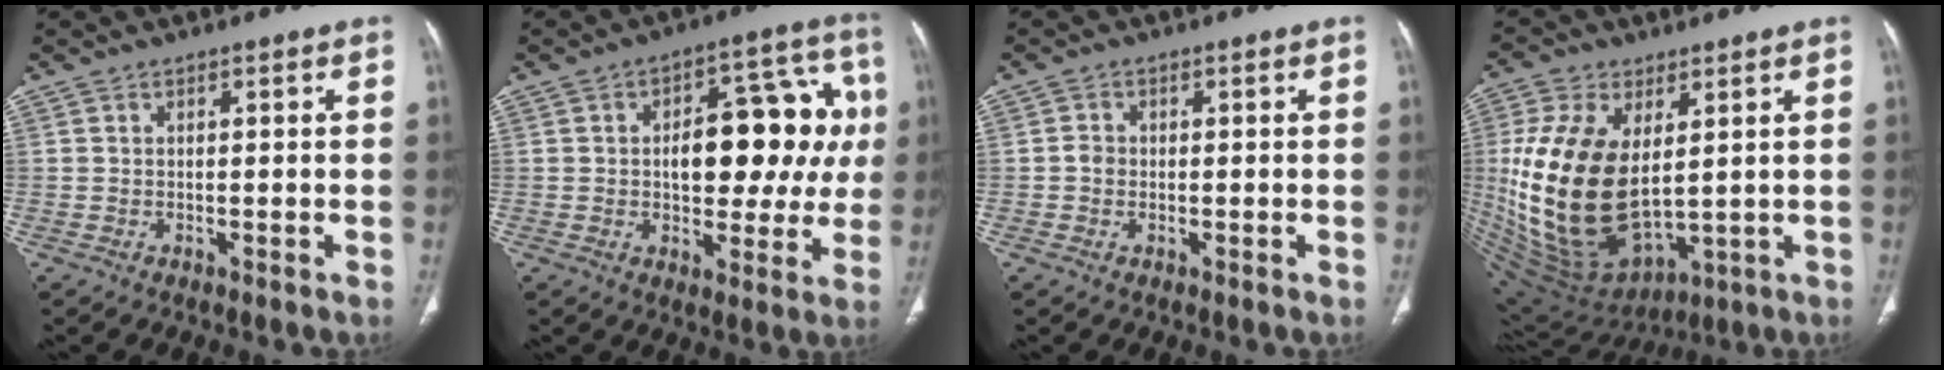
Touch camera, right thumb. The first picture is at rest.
{"total": 19.5, "force": [1.8, 10.5, 16.3], "torque": [-0.171, 0.031, 0.027]}
{"total": 1.6, "force": [-0.2, 1.3, 0.8], "torque": [-0.008, 0.004, -0.006]}
{"total": 22.1, "force": [2.4, 12.5, 18.1], "torque": [-0.354, -0.030, 0.064]}